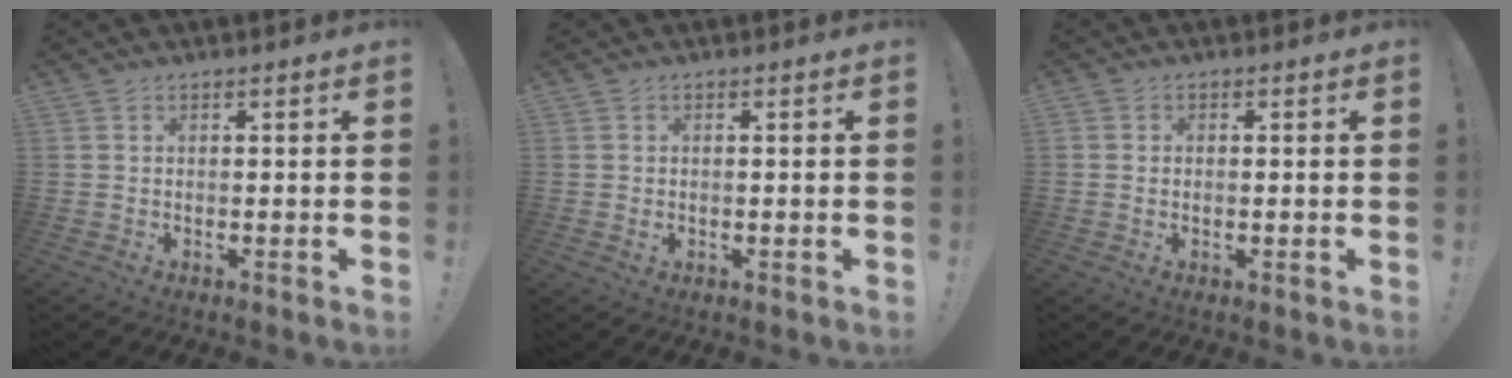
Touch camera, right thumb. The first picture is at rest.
{"total": 0.8, "force": [0.1, 0.7, 0.4], "torque": [-0.003, 0.002, 0.001]}
{"total": 0.8, "force": [-0.1, 0.7, 0.3], "torque": [-0.002, 0.000, -0.002]}